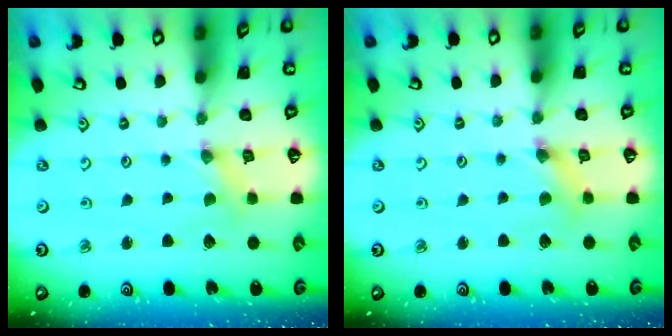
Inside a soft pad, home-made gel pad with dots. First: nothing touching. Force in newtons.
{"total": 3.1, "press": 3.0, "slide": 0.4}